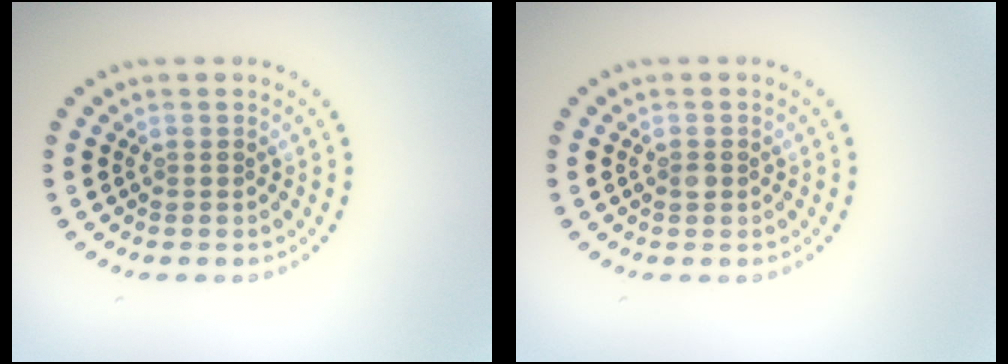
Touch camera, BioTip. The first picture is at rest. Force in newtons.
{"total": 0.8, "press": 0.8, "slide": 0.1}